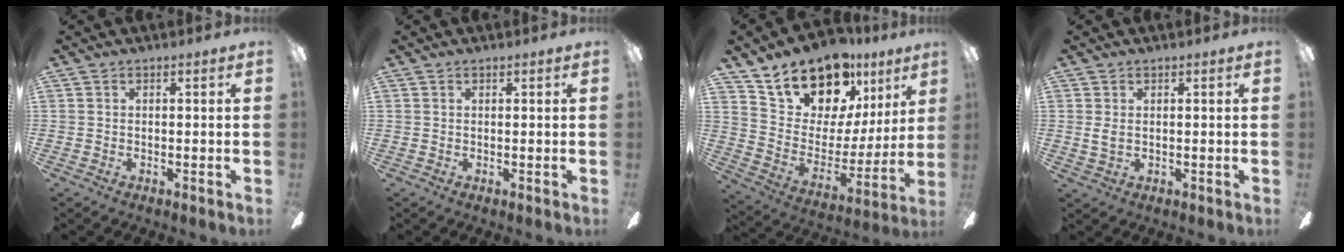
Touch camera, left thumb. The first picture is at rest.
{"total": 0.5, "force": [0.4, 0.2, 0.3], "torque": [-0.006, 0.003, 0.006]}
{"total": 19.6, "force": [15.5, 10.0, 6.7], "torque": [-0.126, -0.112, 0.286]}
{"total": 2.1, "force": [0.6, 1.2, 1.6], "torque": [-0.040, 0.000, 0.007]}